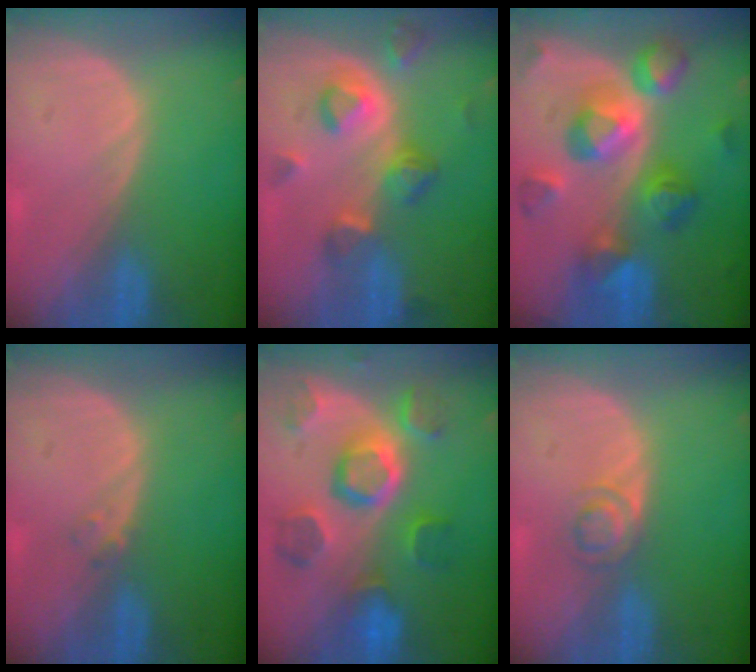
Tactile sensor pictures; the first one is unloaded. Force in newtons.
{"total": 7.9, "press": 7.1, "slide": 3.4}
{"total": 11.3, "press": 11.2, "slide": 1.0}
{"total": 1.0, "press": 1.0, "slide": 0.2}
{"total": 10.9, "press": 9.7, "slide": 4.9}
{"total": 3.0, "press": 2.9, "slide": 0.2}